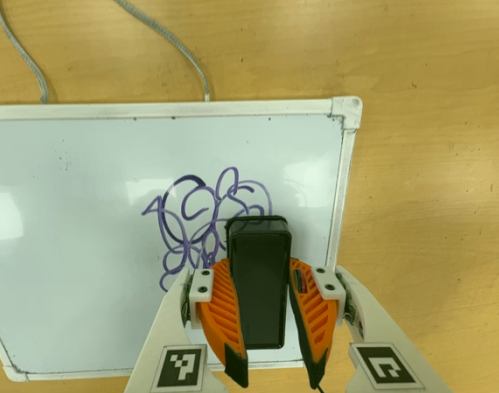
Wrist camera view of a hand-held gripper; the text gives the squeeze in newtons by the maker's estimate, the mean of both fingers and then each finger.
{"total": 13.7, "left": 12.8, "right": 14.6}